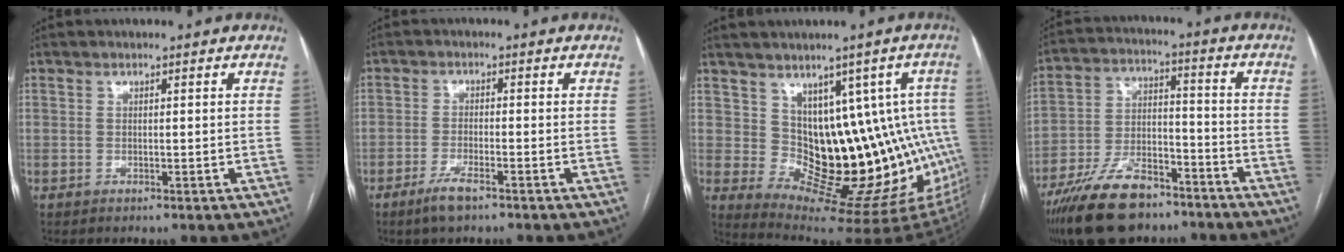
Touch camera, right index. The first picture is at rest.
{"total": 3.8, "force": [-2.7, 0.6, 2.7], "torque": [-0.059, -0.004, -0.050]}
{"total": 16.0, "force": [1.7, 7.8, 13.8], "torque": [-0.147, 0.016, 0.045]}
{"total": 15.4, "force": [-11.4, 6.4, 8.1], "torque": [-0.154, 0.004, -0.200]}